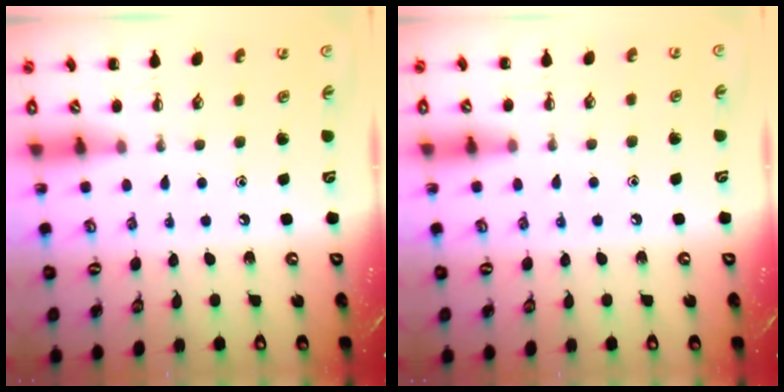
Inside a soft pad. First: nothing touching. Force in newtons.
{"total": 6.3, "press": 5.9, "slide": 2.4}